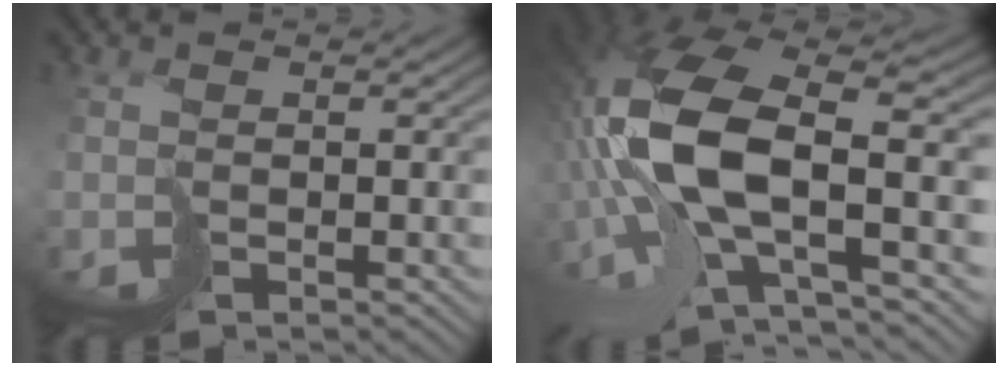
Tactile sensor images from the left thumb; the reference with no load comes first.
{"total": 14.6, "force": [-1.2, 5.3, 13.6], "torque": [-0.305, 0.005, -0.023]}